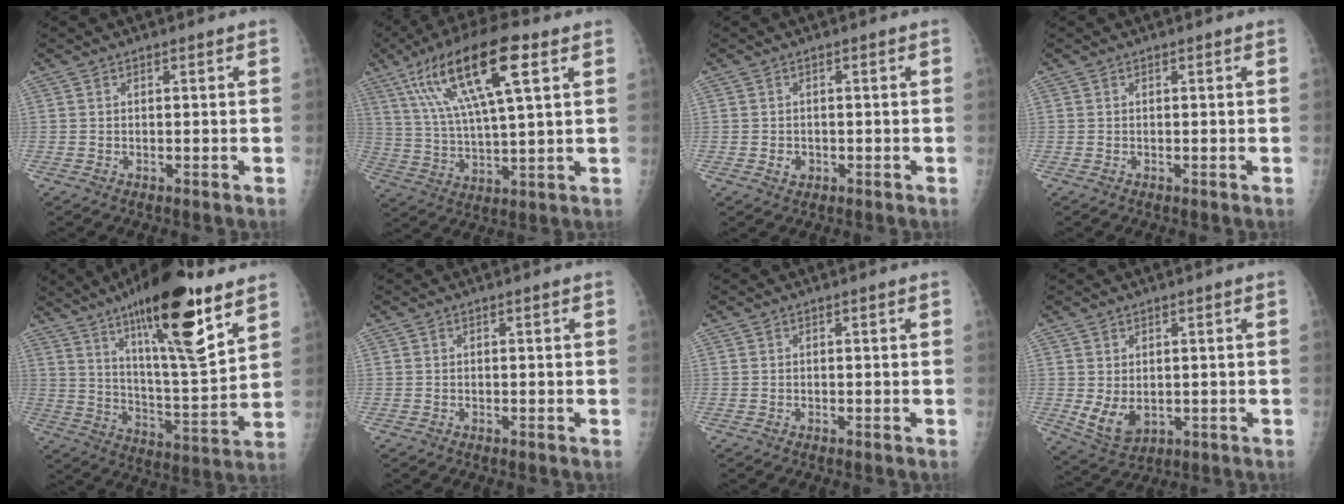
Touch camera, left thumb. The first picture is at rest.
{"total": 18.3, "force": [8.1, 4.7, 15.8], "torque": [-0.293, -0.007, 0.145]}
{"total": 1.8, "force": [-0.5, 1.5, 0.8], "torque": [-0.005, 0.003, -0.002]}
{"total": 0.0}
{"total": 20.6, "force": [12.3, 4.5, 15.8], "torque": [-0.233, -0.062, 0.203]}
{"total": 0.0}
{"total": 0.0}
{"total": 5.8, "force": [-0.1, 3.9, 4.3], "torque": [-0.069, -0.016, 0.018]}